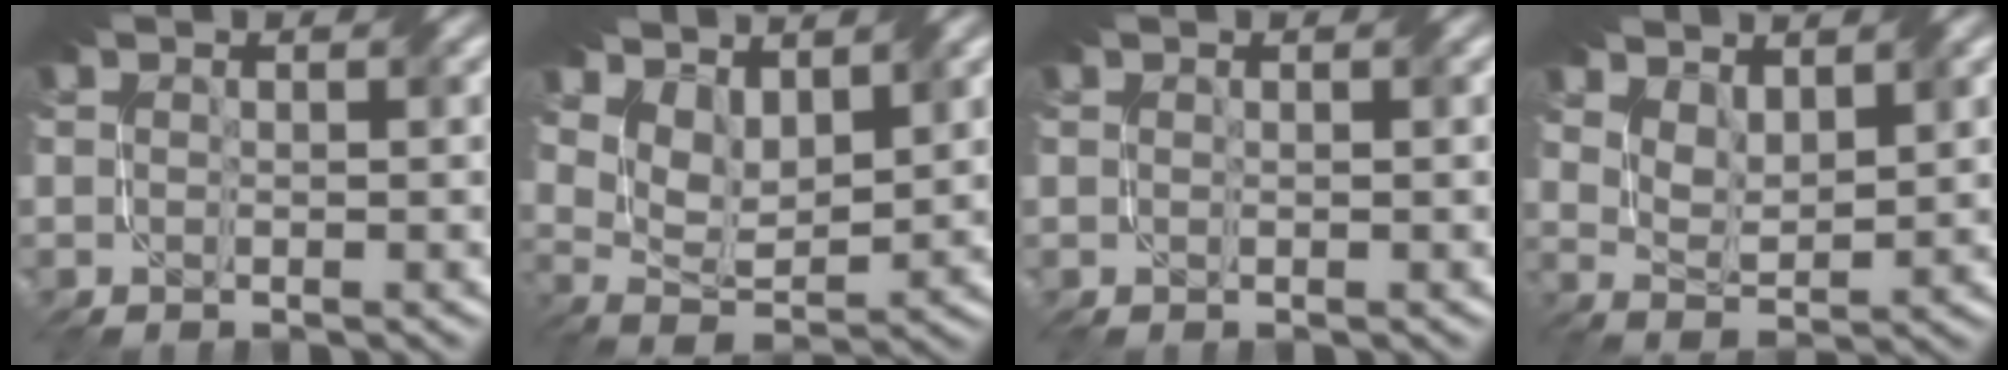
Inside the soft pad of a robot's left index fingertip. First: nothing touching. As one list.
[{"total": 5.4, "force": [3.7, 2.7, 2.9], "torque": [-0.069, 0.004, 0.064]}, {"total": 0.0}, {"total": 3.6, "force": [2.8, 1.5, 1.6], "torque": [-0.041, 0.000, 0.052]}]